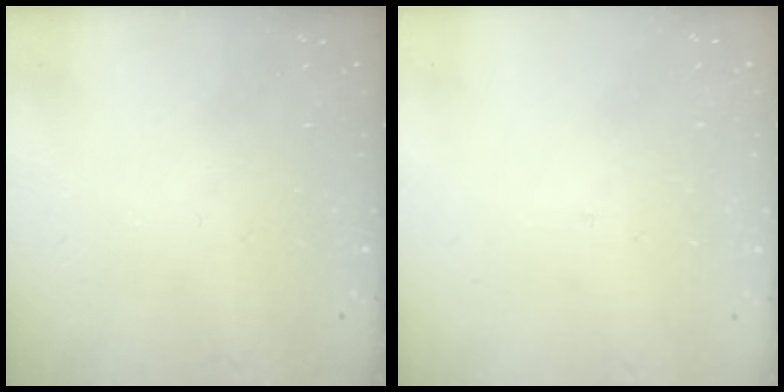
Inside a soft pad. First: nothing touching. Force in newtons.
{"total": 1.7, "press": 1.6, "slide": 0.1}